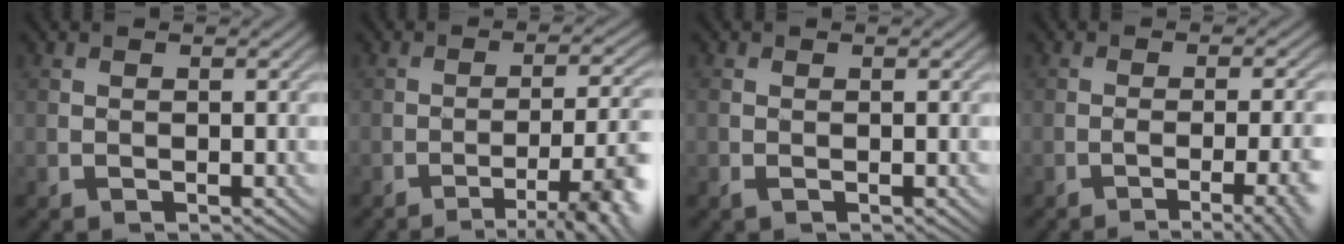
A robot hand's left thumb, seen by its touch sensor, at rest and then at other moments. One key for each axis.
{"total": 8.3, "fx": -4.4, "fy": 1.5, "fz": 6.8, "tx": -0.097, "ty": 0.004, "tz": -0.066}
{"total": 0.8, "fx": -0.3, "fy": 0.5, "fz": 0.6, "tx": -0.017, "ty": -0.006, "tz": -0.005}
{"total": 6.9, "fx": -3.2, "fy": 1.8, "fz": 5.9, "tx": -0.063, "ty": -0.003, "tz": -0.041}